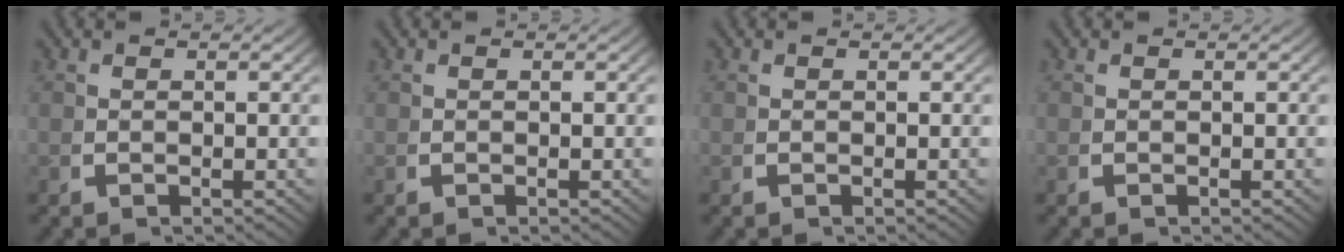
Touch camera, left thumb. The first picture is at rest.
{"total": 0.0}
{"total": 0.0}
{"total": 0.0}